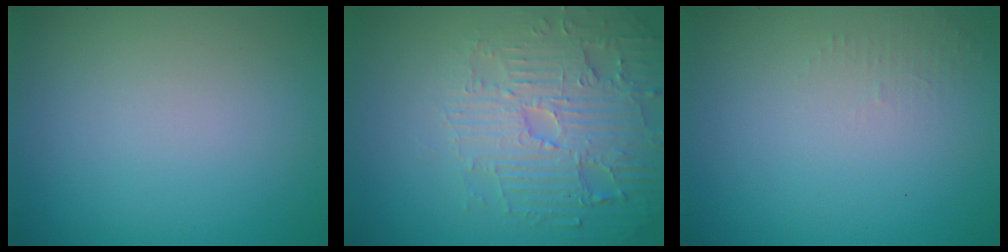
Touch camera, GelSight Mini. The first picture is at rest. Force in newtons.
{"total": 4.8, "press": 4.7, "slide": 0.6}
{"total": 1.0, "press": 0.9, "slide": 0.3}